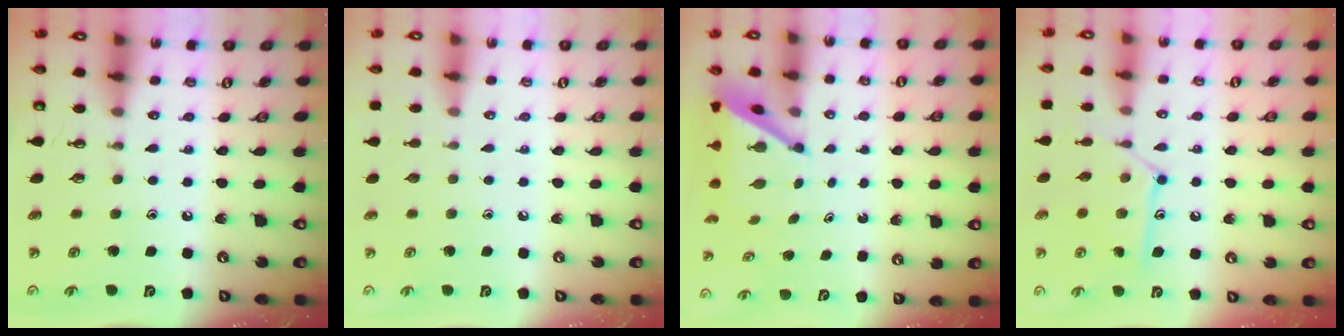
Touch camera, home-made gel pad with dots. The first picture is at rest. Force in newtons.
{"total": 0.0}
{"total": 3.9, "press": 3.9, "slide": 0.4}
{"total": 12.4, "press": 12.4, "slide": 0.0}